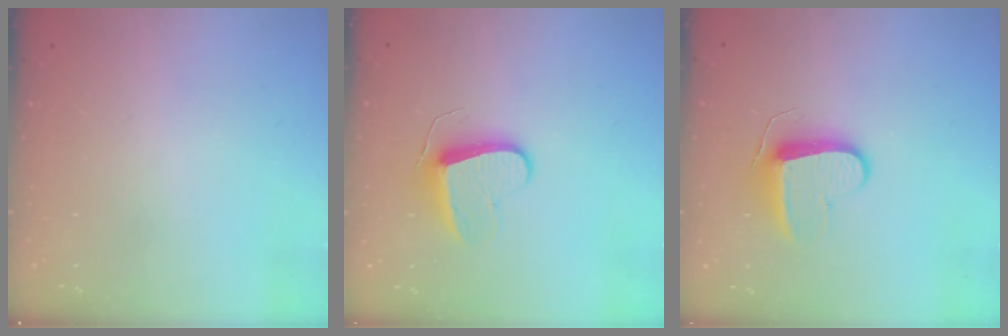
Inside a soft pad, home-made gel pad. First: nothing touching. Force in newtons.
{"total": 9.3, "press": 9.3, "slide": 0.6}
{"total": 9.4, "press": 9.4, "slide": 0.2}